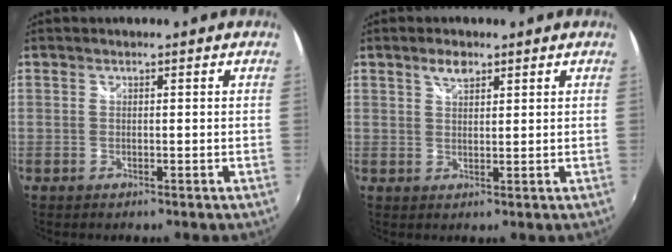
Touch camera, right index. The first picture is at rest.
{"total": 2.9, "force": [1.9, 1.3, 1.7], "torque": [-0.028, 0.005, 0.034]}